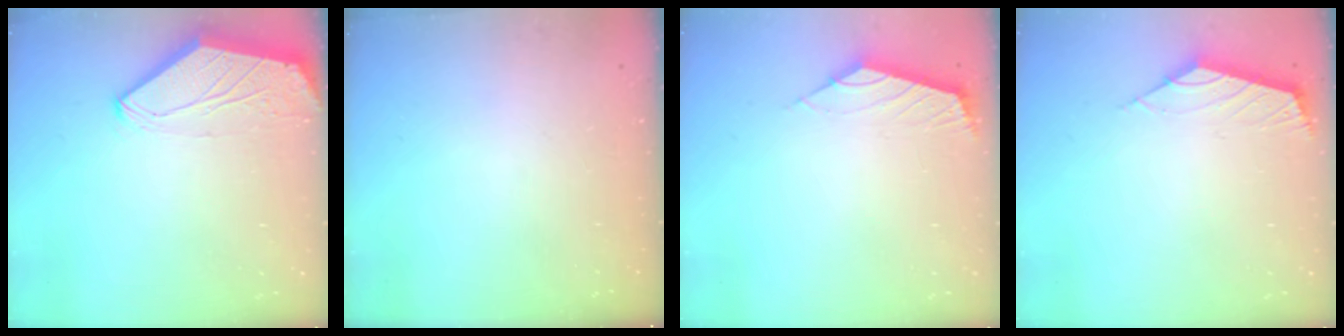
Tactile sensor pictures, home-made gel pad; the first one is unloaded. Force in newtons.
{"total": 0.0}
{"total": 2.4, "press": 2.3, "slide": 0.5}
{"total": 2.7, "press": 2.6, "slide": 0.6}